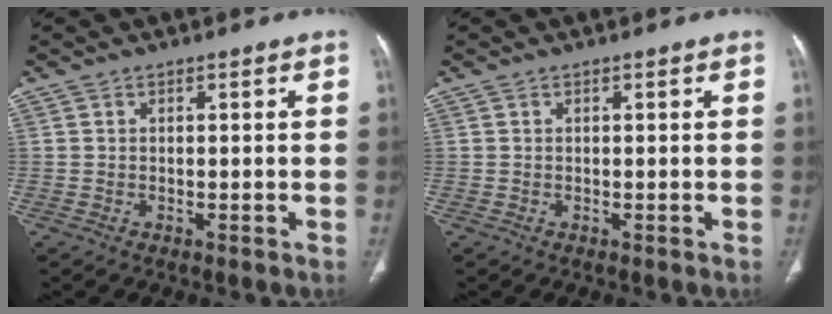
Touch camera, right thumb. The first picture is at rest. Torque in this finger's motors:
{"motor_torque": [0.02, 0.02, -0.01, 0.01, 0.01]}